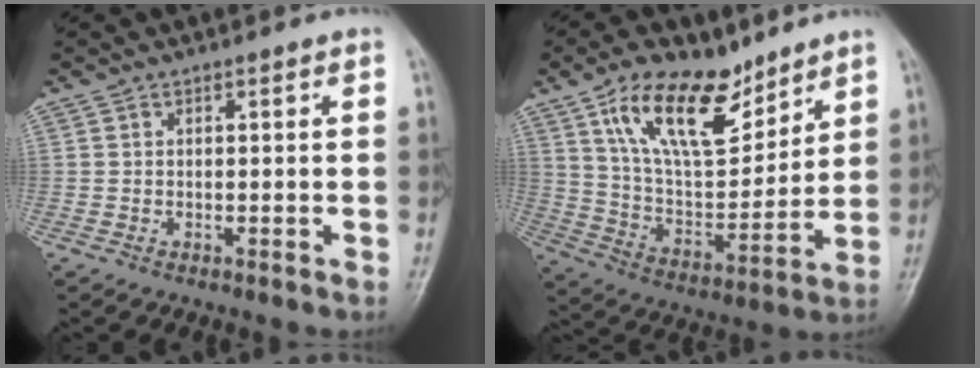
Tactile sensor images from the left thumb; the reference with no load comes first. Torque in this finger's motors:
{"motor_torque": [1.88, 1.84, 1.43, -1.34, 0.19]}